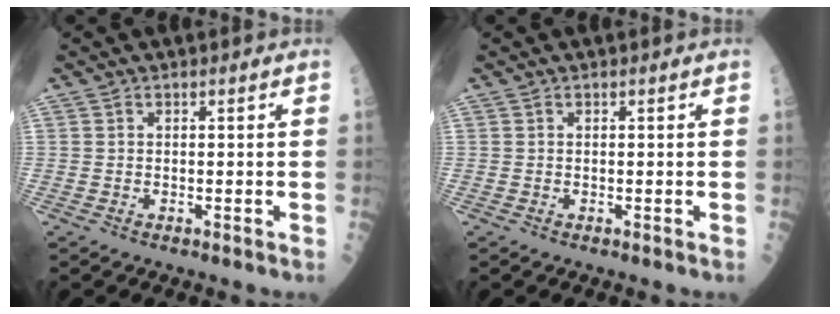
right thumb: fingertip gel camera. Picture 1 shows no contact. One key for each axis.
{"total": 0.0}